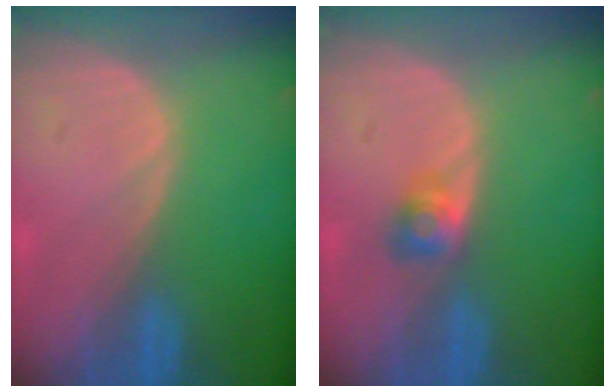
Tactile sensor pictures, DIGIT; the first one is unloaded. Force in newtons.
{"total": 2.6, "press": 2.4, "slide": 1.0}